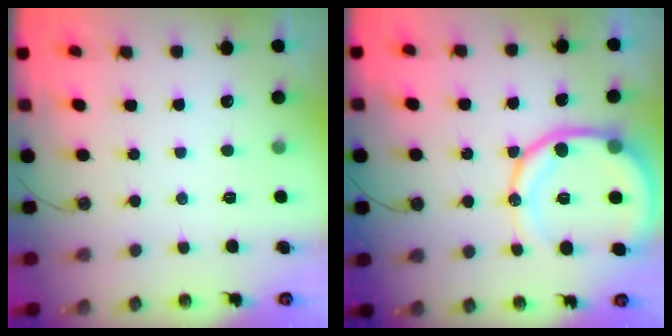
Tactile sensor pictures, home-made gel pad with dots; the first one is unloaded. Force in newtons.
{"total": 15.5, "press": 15.4, "slide": 2.1}